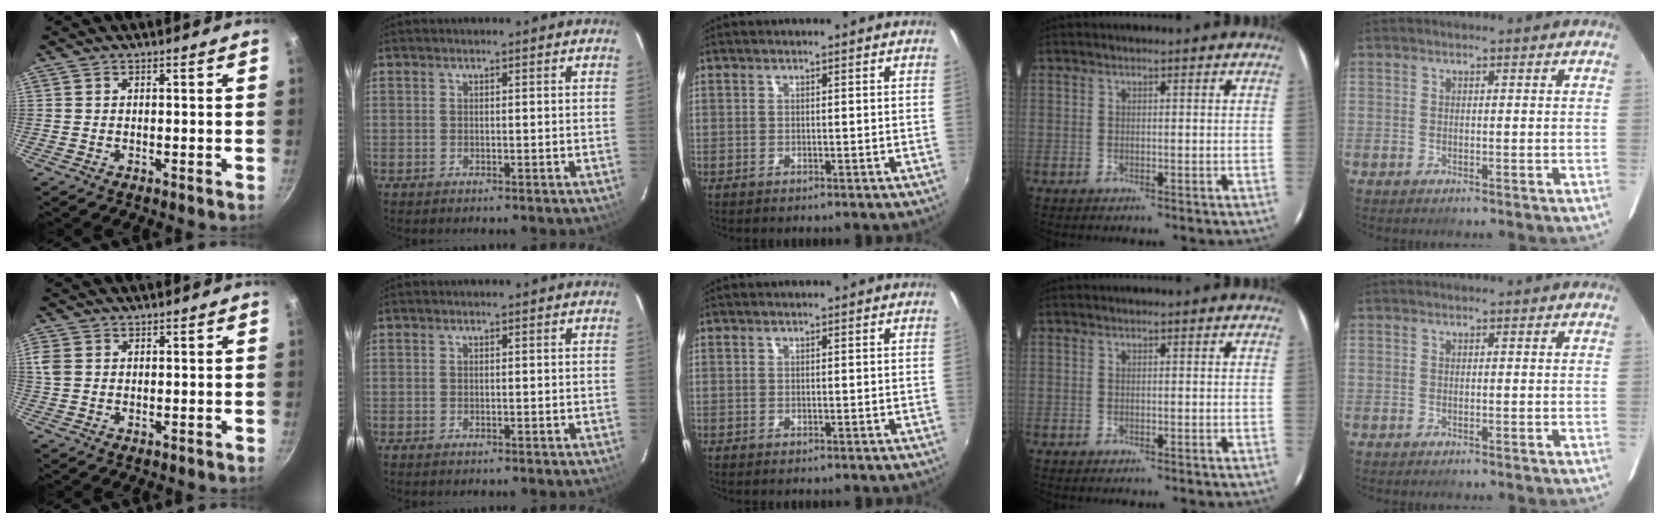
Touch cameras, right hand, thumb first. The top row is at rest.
{"thumb": {"total": 3.6, "force": [1.0, 2.7, 2.2], "torque": [-0.043, 0.003, 0.024]}}